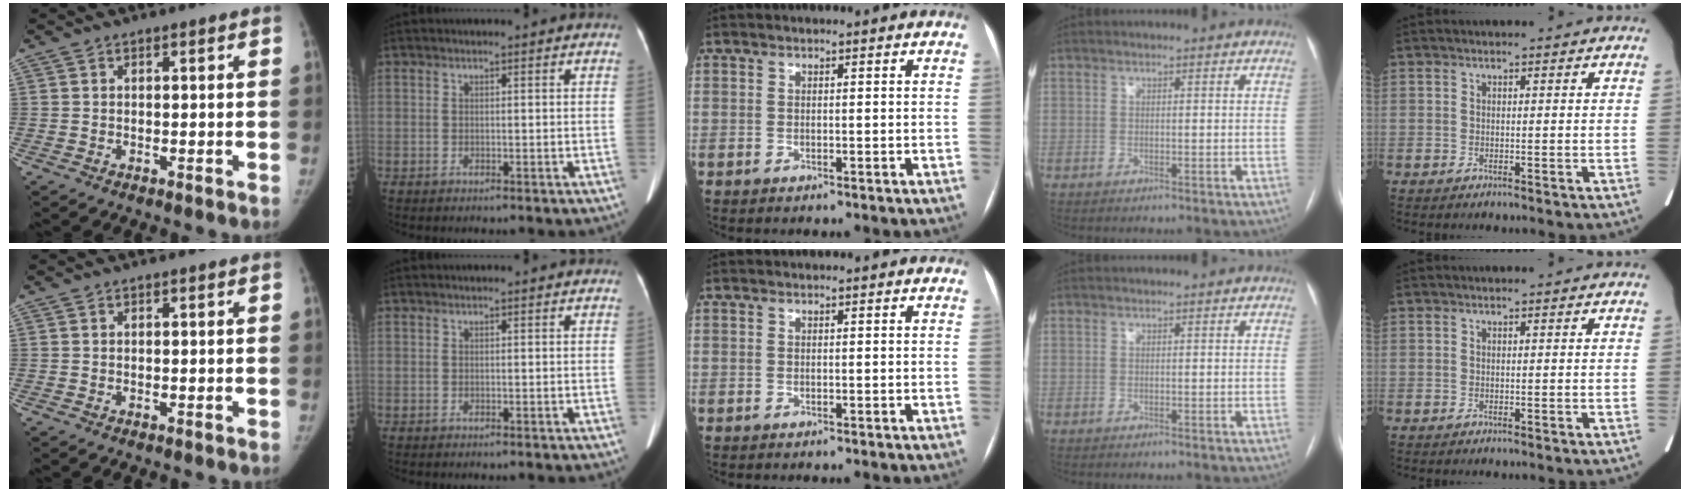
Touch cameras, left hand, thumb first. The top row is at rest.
{}